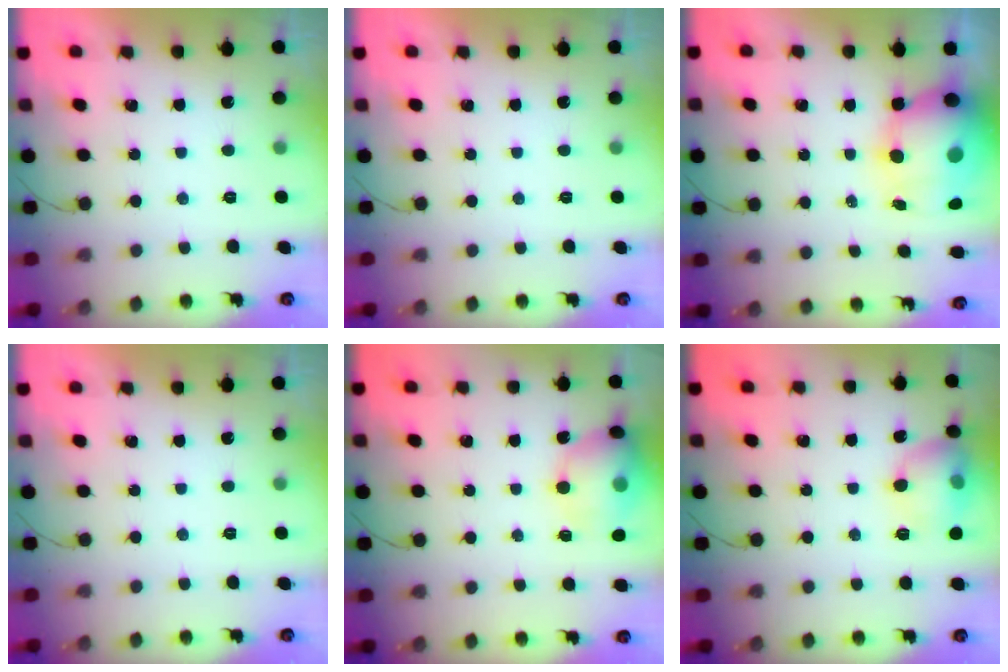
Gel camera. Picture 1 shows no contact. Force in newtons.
{"total": 0.0}
{"total": 13.2, "press": 12.8, "slide": 3.2}
{"total": 0.0}
{"total": 13.9, "press": 13.7, "slide": 2.4}
{"total": 12.2, "press": 12.0, "slide": 1.9}